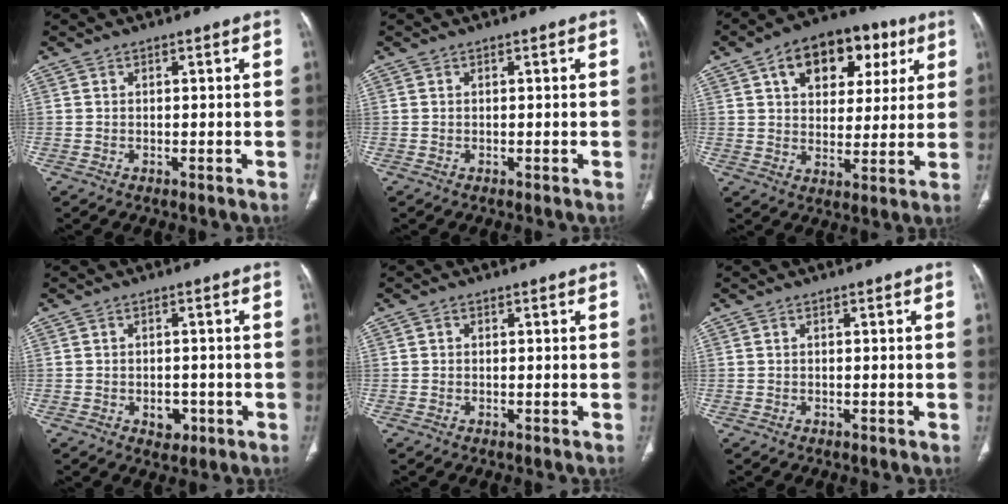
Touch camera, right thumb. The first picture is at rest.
{"total": 0.0}
{"total": 16.8, "force": [7.3, 10.8, 10.6], "torque": [-0.108, 0.003, 0.109]}
{"total": 3.3, "force": [-1.2, 2.4, 1.9], "torque": [-0.011, 0.005, -0.010]}
{"total": 0.5, "force": [0.1, 0.5, 0.2], "torque": [0.001, 0.002, 0.000]}
{"total": 0.0}